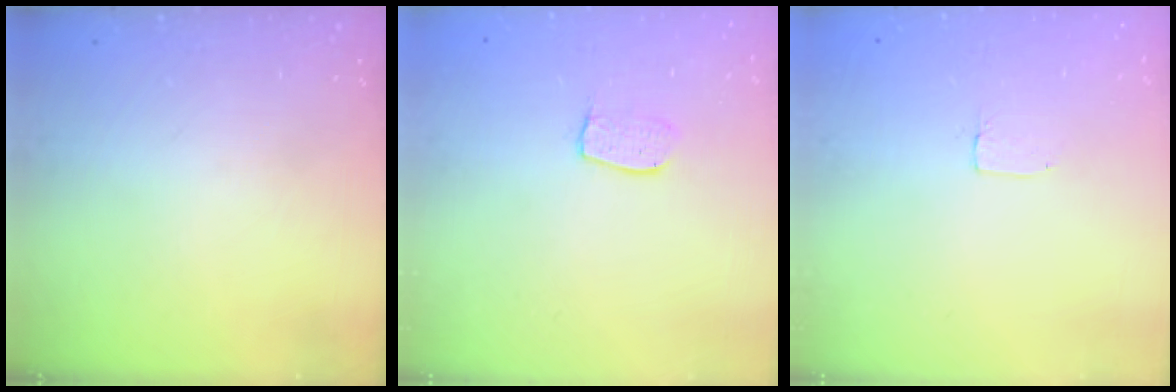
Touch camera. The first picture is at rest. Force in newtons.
{"total": 6.7, "press": 6.7, "slide": 0.5}
{"total": 2.0, "press": 2.0, "slide": 0.0}